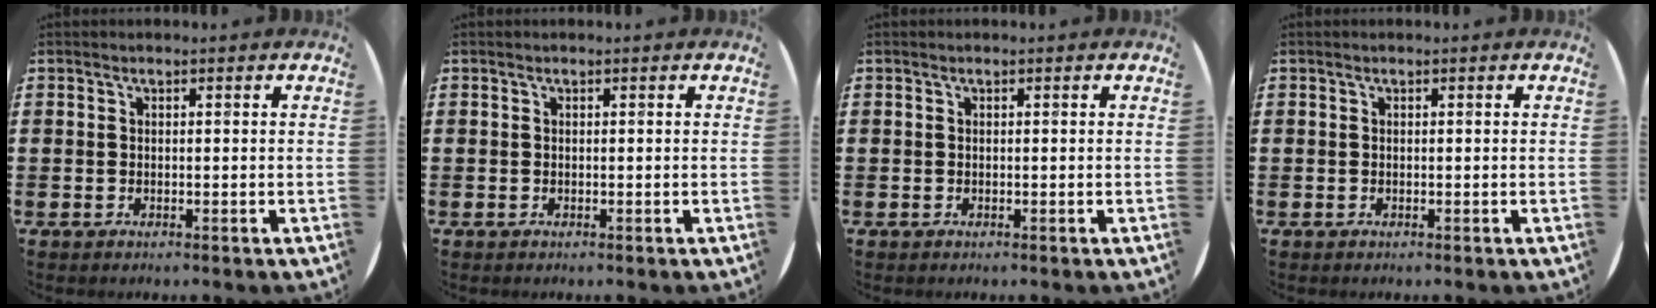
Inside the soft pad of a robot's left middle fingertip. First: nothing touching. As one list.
[{"total": 0.0}, {"total": 0.0}, {"total": 0.0}]